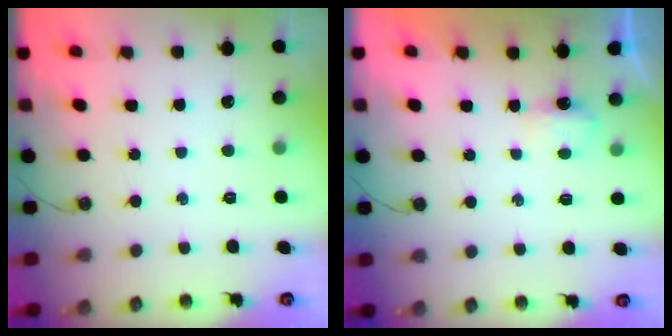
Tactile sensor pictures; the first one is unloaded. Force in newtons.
{"total": 3.4, "press": 3.3, "slide": 0.6}